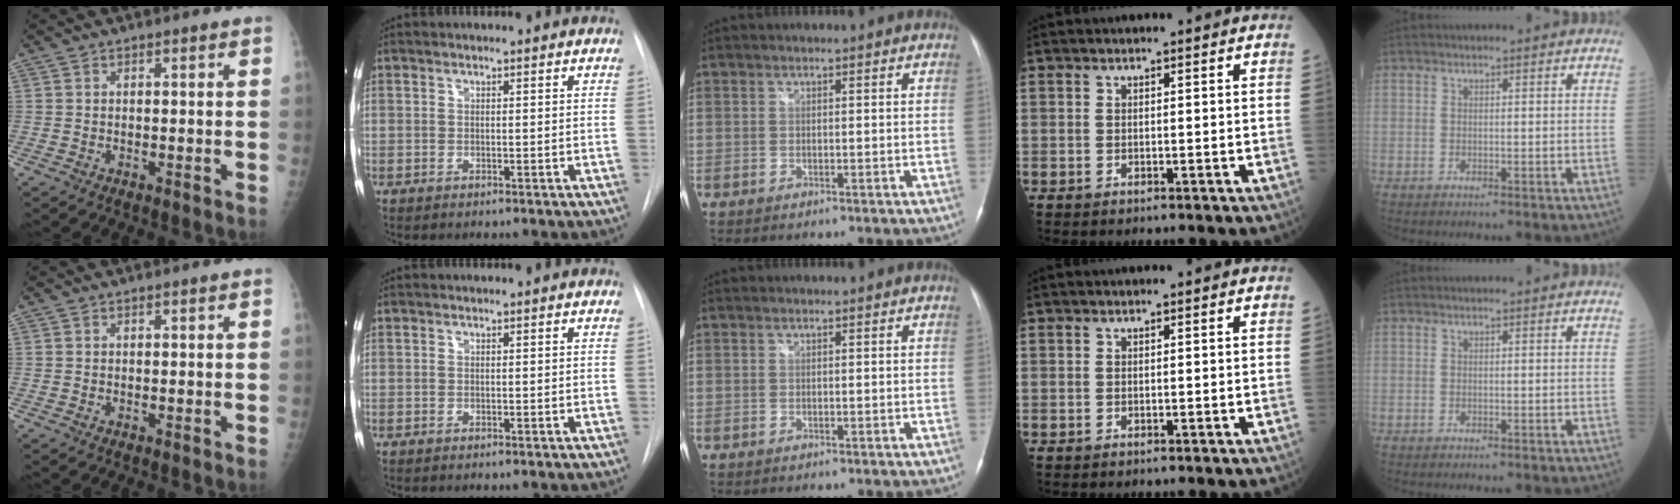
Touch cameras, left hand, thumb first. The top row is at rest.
{}